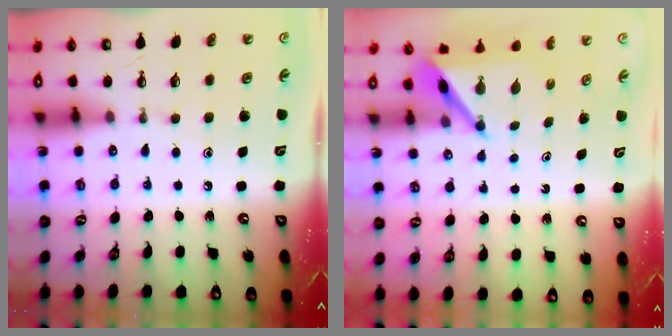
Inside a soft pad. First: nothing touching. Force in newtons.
{"total": 4.1, "press": 4.1, "slide": 0.4}